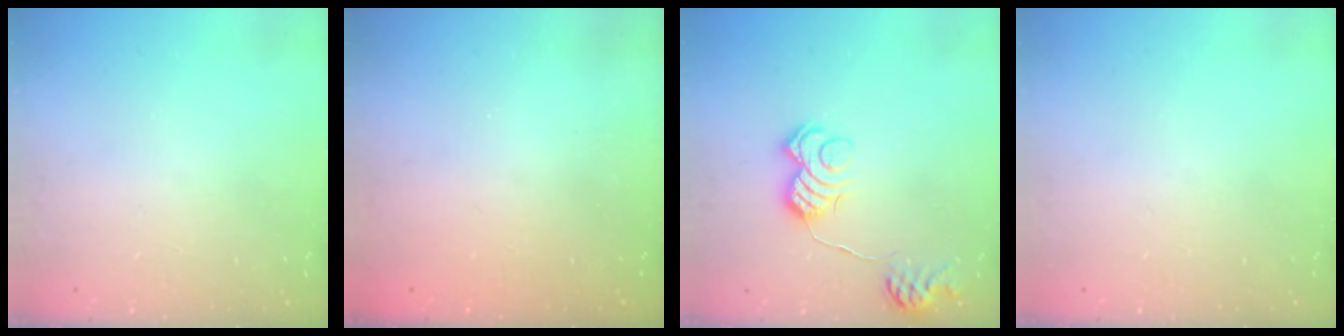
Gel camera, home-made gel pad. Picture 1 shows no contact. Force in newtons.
{"total": 2.3, "press": 2.2, "slide": 0.8}
{"total": 11.4, "press": 11.4, "slide": 0.5}
{"total": 0.0}